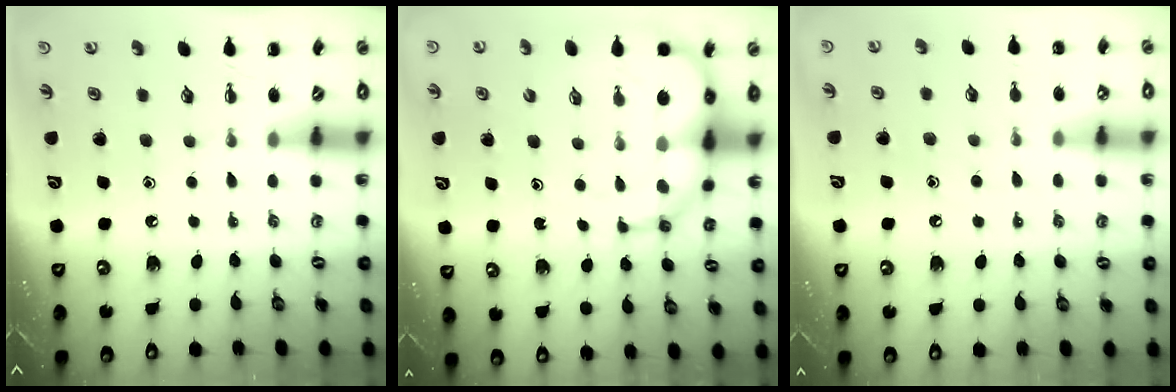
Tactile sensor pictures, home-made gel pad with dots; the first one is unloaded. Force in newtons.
{"total": 12.2, "press": 11.8, "slide": 3.3}
{"total": 7.5, "press": 7.3, "slide": 1.8}